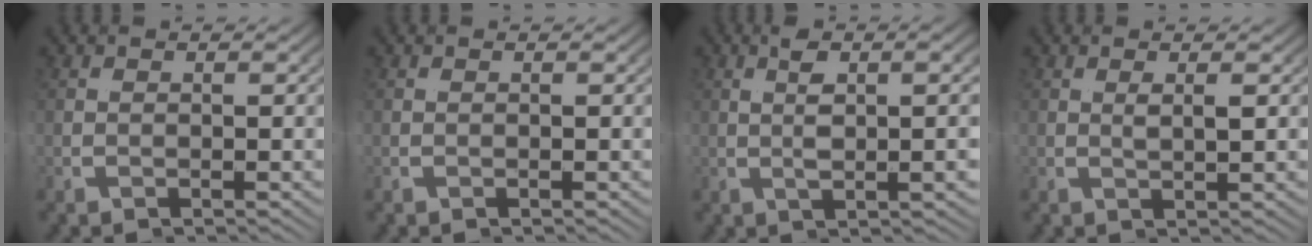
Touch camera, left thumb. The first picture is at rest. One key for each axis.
{"total": 0.0}
{"total": 3.1, "fx": -0.1, "fy": -2.5, "fz": 1.9, "tx": -0.019, "ty": 0.028, "tz": -0.013}
{"total": 1.7, "fx": 0.6, "fy": -1.4, "fz": 0.9, "tx": -0.001, "ty": 0.012, "tz": 0.001}